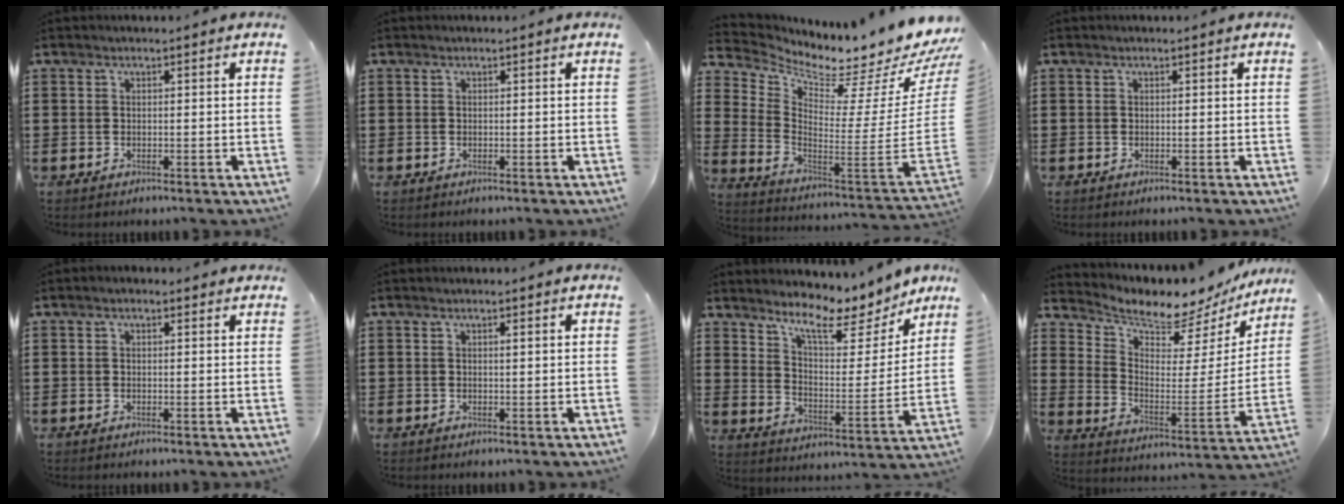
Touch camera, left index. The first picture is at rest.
{"total": 0.0}
{"total": 4.0, "force": [3.6, 0.3, 1.6], "torque": [-0.036, -0.072, 0.048]}
{"total": 0.0}
{"total": 0.7, "force": [0.1, 0.5, 0.4], "torque": [-0.009, 0.005, 0.002]}
{"total": 0.7, "force": [0.2, 0.1, 0.7], "torque": [-0.013, 0.001, 0.004]}
{"total": 9.6, "force": [8.1, 1.7, 4.8], "torque": [-0.099, -0.051, 0.137]}
{"total": 6.3, "force": [6.0, 1.5, 1.2], "torque": [-0.046, -0.060, 0.096]}